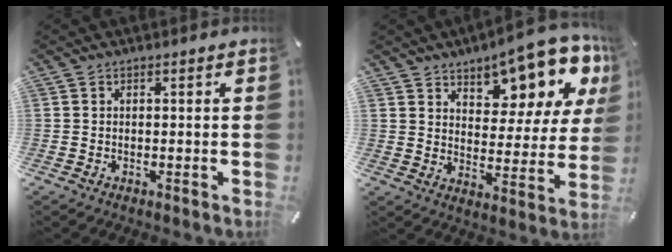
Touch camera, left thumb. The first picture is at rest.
{"total": 12.4, "force": [10.2, 5.1, 4.7], "torque": [-0.059, -0.092, 0.173]}